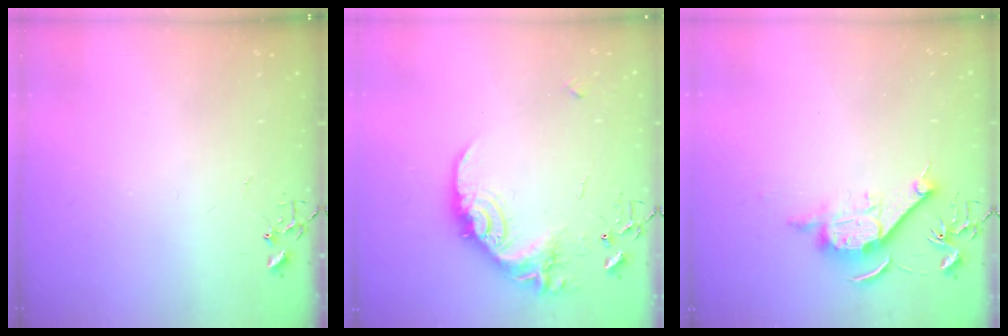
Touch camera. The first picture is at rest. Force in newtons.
{"total": 18.0, "press": 17.9, "slide": 1.1}
{"total": 11.3, "press": 11.3, "slide": 0.5}